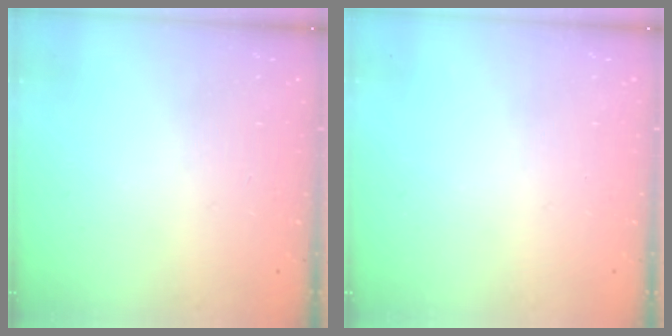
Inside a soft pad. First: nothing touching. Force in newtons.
{"total": 0.0}